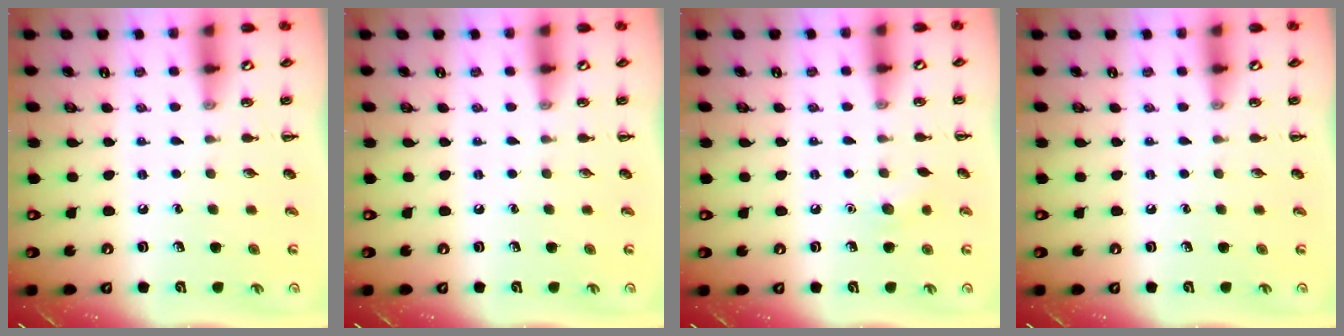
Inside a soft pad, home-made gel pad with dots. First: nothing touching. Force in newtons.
{"total": 0.0}
{"total": 5.2, "press": 5.0, "slide": 1.3}
{"total": 0.0}